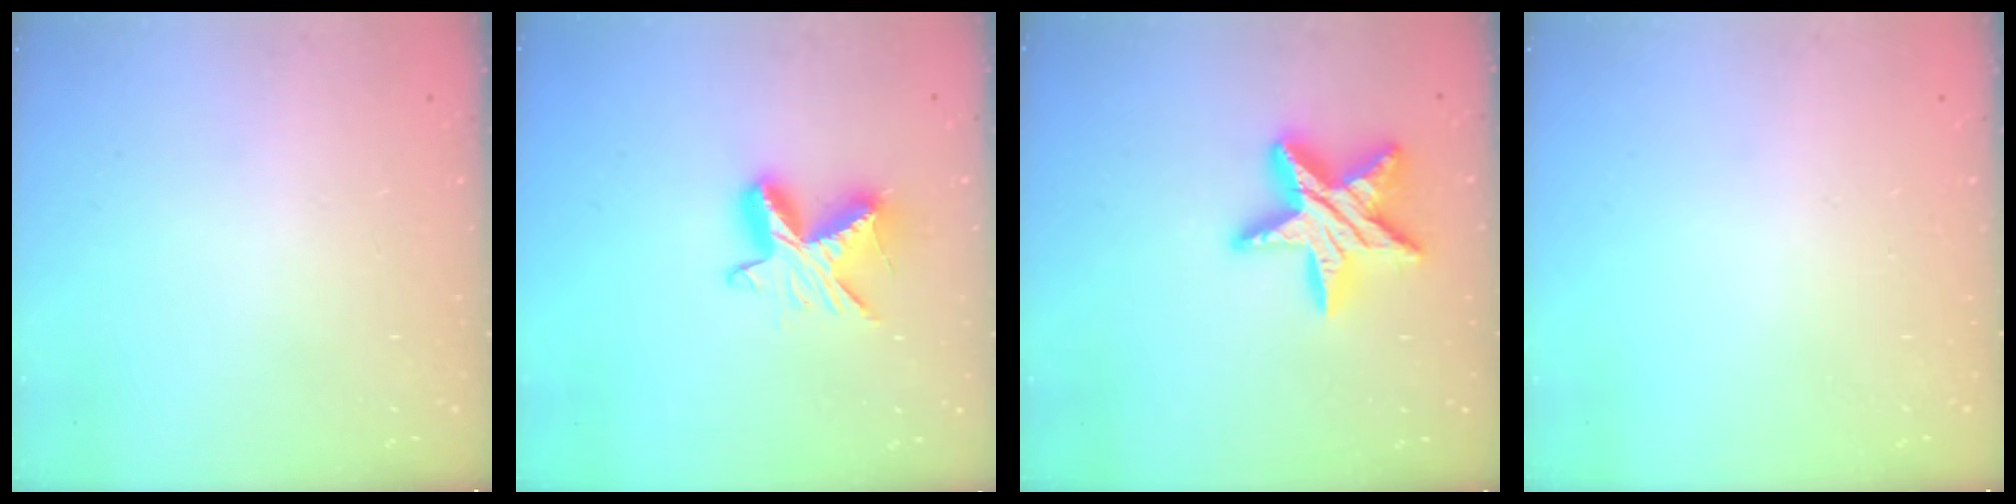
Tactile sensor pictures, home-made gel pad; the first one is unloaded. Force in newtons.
{"total": 9.2, "press": 9.2, "slide": 0.3}
{"total": 16.9, "press": 16.9, "slide": 0.9}
{"total": 0.0}